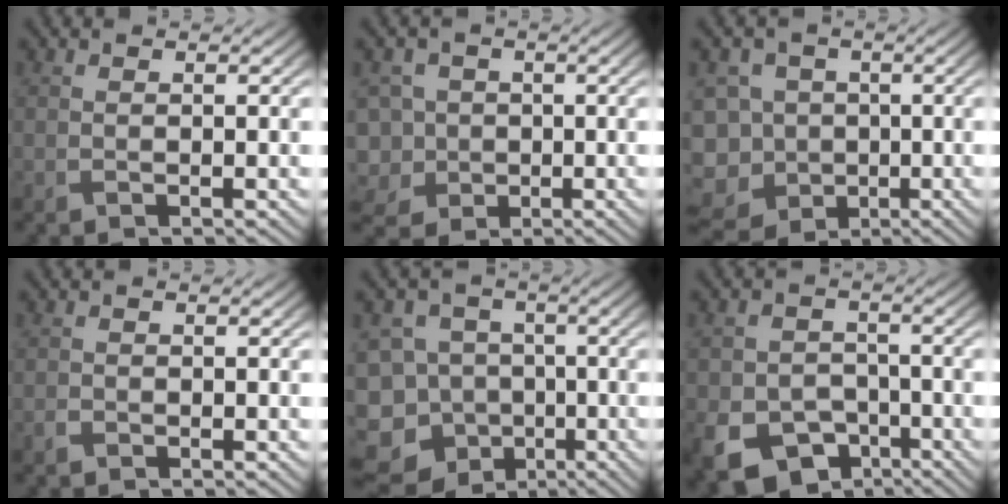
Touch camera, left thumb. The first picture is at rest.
{"total": 7.3, "force": [-2.3, 6.4, 2.7], "torque": [-0.087, -0.008, -0.064]}
{"total": 12.6, "force": [-5.1, 10.5, 4.6], "torque": [-0.143, -0.011, -0.106]}
{"total": 0.7, "force": [-0.4, 0.5, 0.2], "torque": [-0.004, -0.002, -0.010]}
{"total": 14.5, "force": [-8.6, 10.8, 4.5], "torque": [-0.133, -0.022, -0.138]}
{"total": 10.4, "force": [-5.9, 7.5, 4.2], "torque": [-0.091, -0.038, -0.097]}